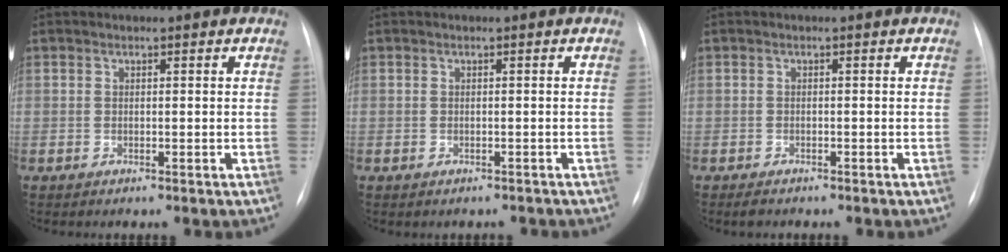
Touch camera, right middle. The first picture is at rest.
{"total": 1.5, "force": [-1.3, 0.7, 0.3], "torque": [-0.007, 0.000, -0.013]}
{"total": 1.3, "force": [-1.1, 0.5, 0.5], "torque": [-0.013, -0.002, -0.015]}